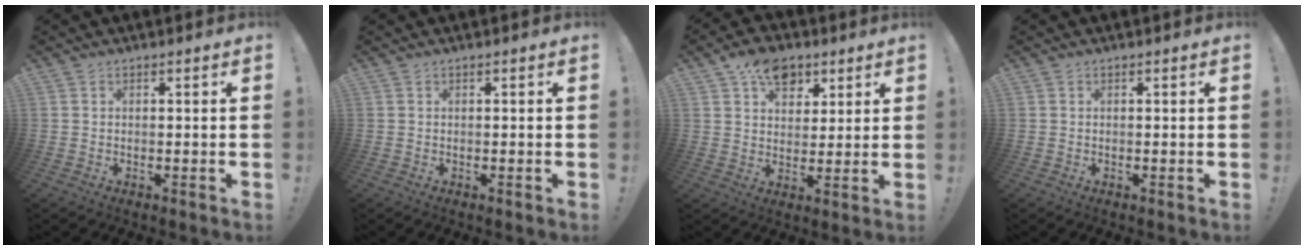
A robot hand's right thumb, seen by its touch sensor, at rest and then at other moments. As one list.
[{"total": 0.6, "force": [-0.5, -0.1, -0.3], "torque": [0.004, 0.002, -0.008]}, {"total": 11.4, "force": [6.4, 7.8, 5.3], "torque": [-0.070, -0.027, 0.118]}, {"total": 0.0}]